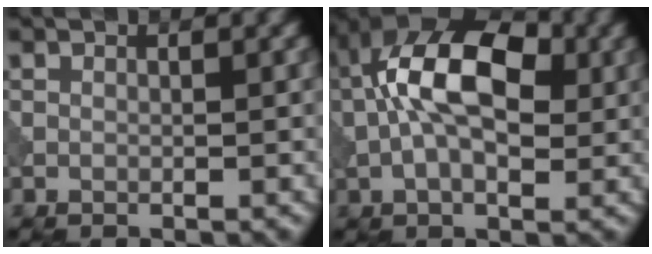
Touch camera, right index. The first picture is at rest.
{"total": 10.6, "force": [1.1, 5.8, 8.8], "torque": [-0.168, 0.023, 0.002]}